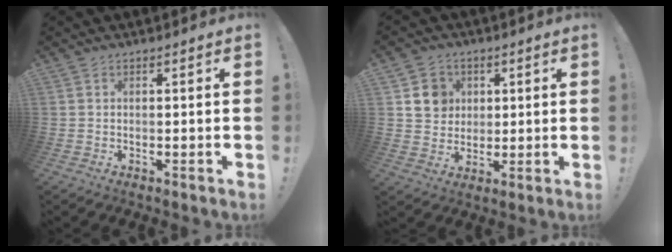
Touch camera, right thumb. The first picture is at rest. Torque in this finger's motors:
{"motor_torque": [0.09, 0.02, 0.39, 0.17, 0.16]}